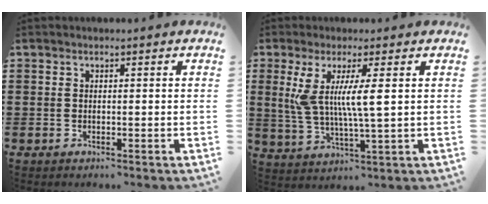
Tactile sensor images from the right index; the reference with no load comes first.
{"total": 7.4, "force": [1.8, 0.6, 7.1], "torque": [-0.150, -0.009, 0.027]}